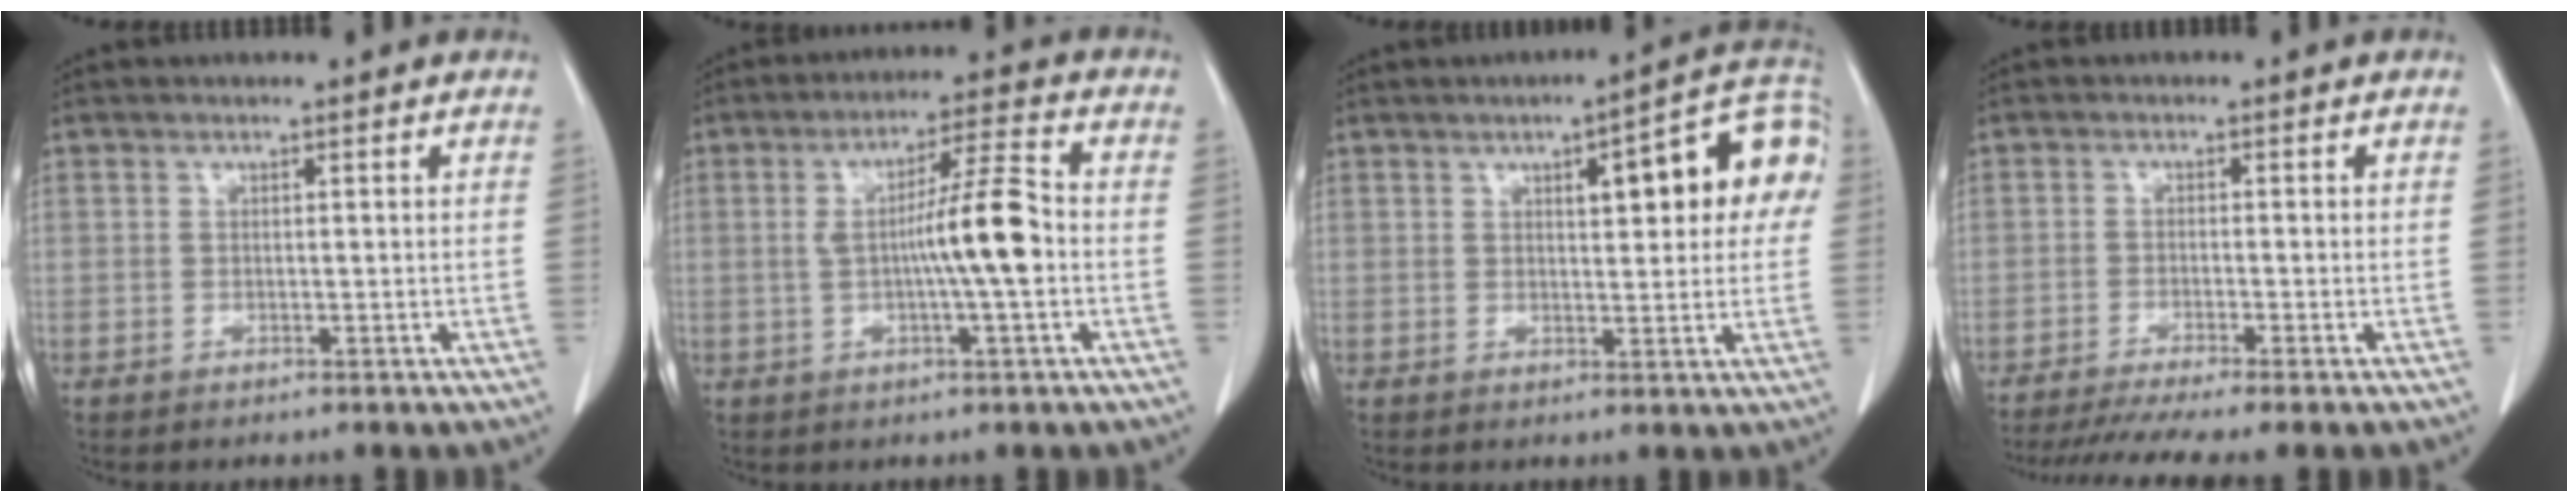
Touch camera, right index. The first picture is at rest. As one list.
[{"total": 9.0, "force": [-0.7, 0.0, 9.0], "torque": [-0.150, 0.010, -0.017]}, {"total": 12.7, "force": [3.2, 3.4, 11.8], "torque": [-0.144, 0.034, 0.034]}, {"total": 9.3, "force": [-7.8, -0.6, 5.1], "torque": [-0.068, -0.020, -0.122]}]